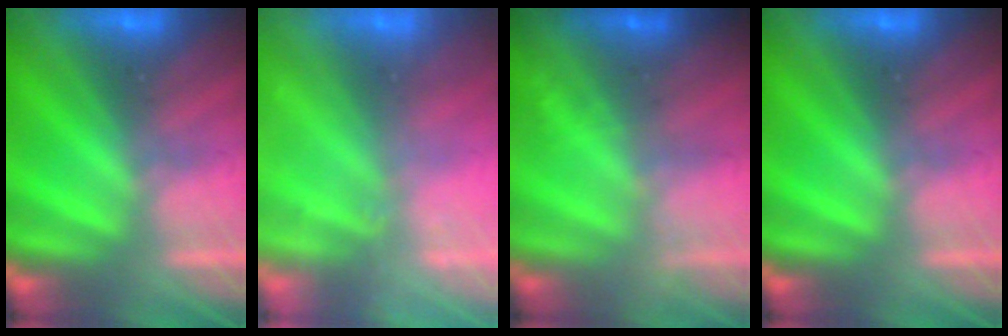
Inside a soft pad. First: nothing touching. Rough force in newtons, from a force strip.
{"total": 2.4}
{"total": 1.9}
{"total": 0.0}